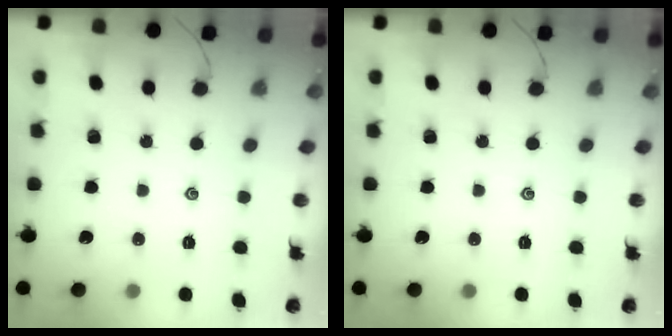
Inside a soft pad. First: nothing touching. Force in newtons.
{"total": 0.0}